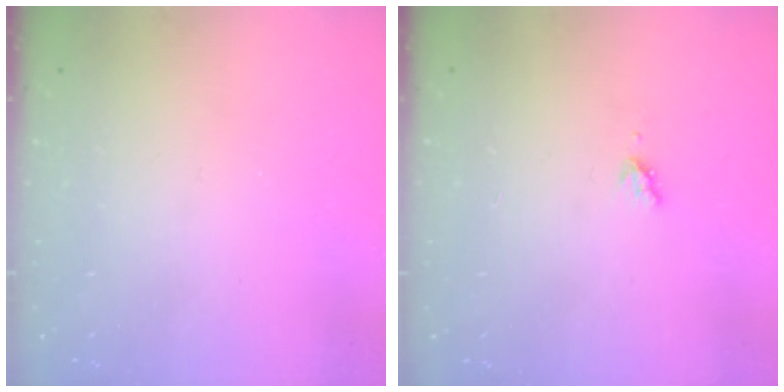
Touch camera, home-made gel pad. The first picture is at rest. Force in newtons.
{"total": 4.4, "press": 4.4, "slide": 0.3}